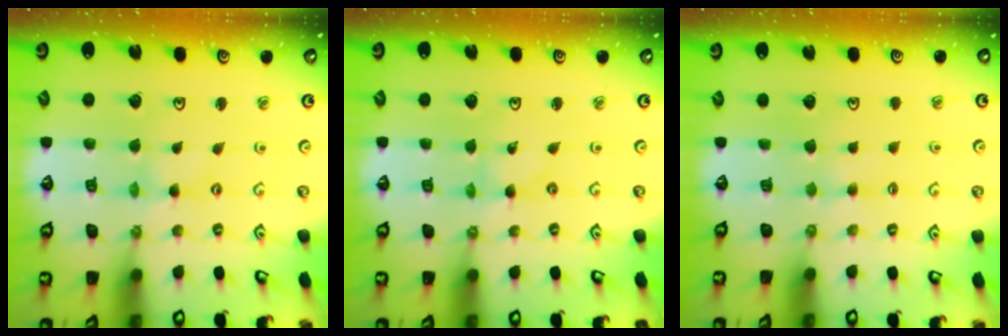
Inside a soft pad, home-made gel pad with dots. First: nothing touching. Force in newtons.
{"total": 0.0}
{"total": 2.5, "press": 2.5, "slide": 0.4}